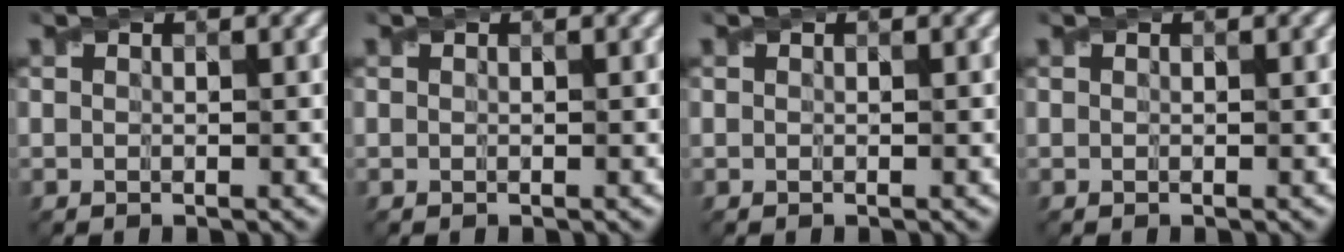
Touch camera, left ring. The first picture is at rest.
{"total": 0.0}
{"total": 0.0}
{"total": 0.0}